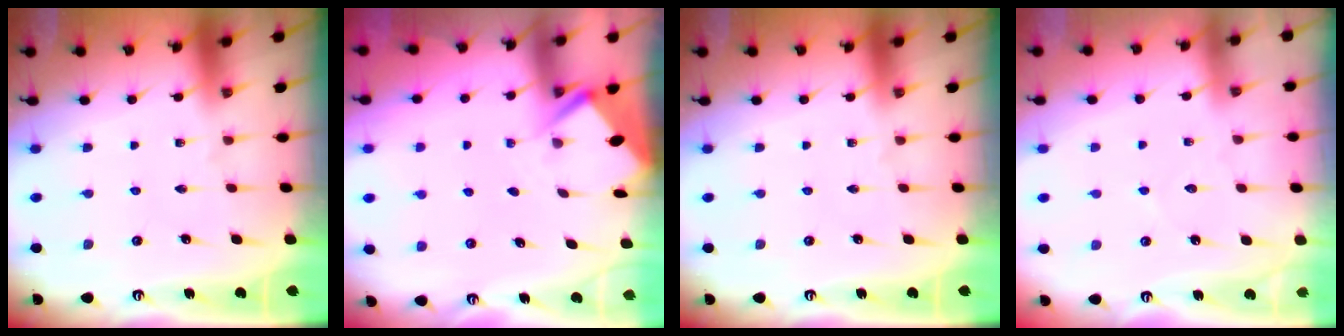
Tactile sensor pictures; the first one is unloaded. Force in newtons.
{"total": 2.9, "press": 2.9, "slide": 0.3}
{"total": 0.0}
{"total": 2.5, "press": 2.5, "slide": 0.3}